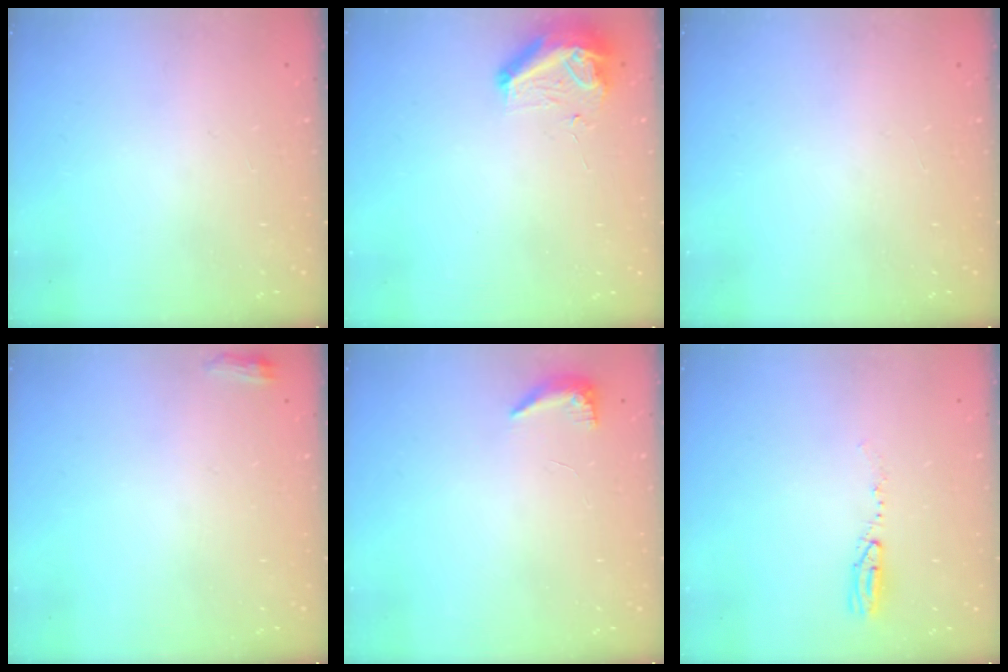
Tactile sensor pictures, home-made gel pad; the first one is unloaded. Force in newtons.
{"total": 9.6, "press": 9.3, "slide": 2.5}
{"total": 1.0, "press": 0.1, "slide": 1.0}
{"total": 3.6, "press": 3.5, "slide": 0.8}
{"total": 8.5, "press": 5.7, "slide": 6.3}
{"total": 3.9, "press": 3.4, "slide": 1.9}